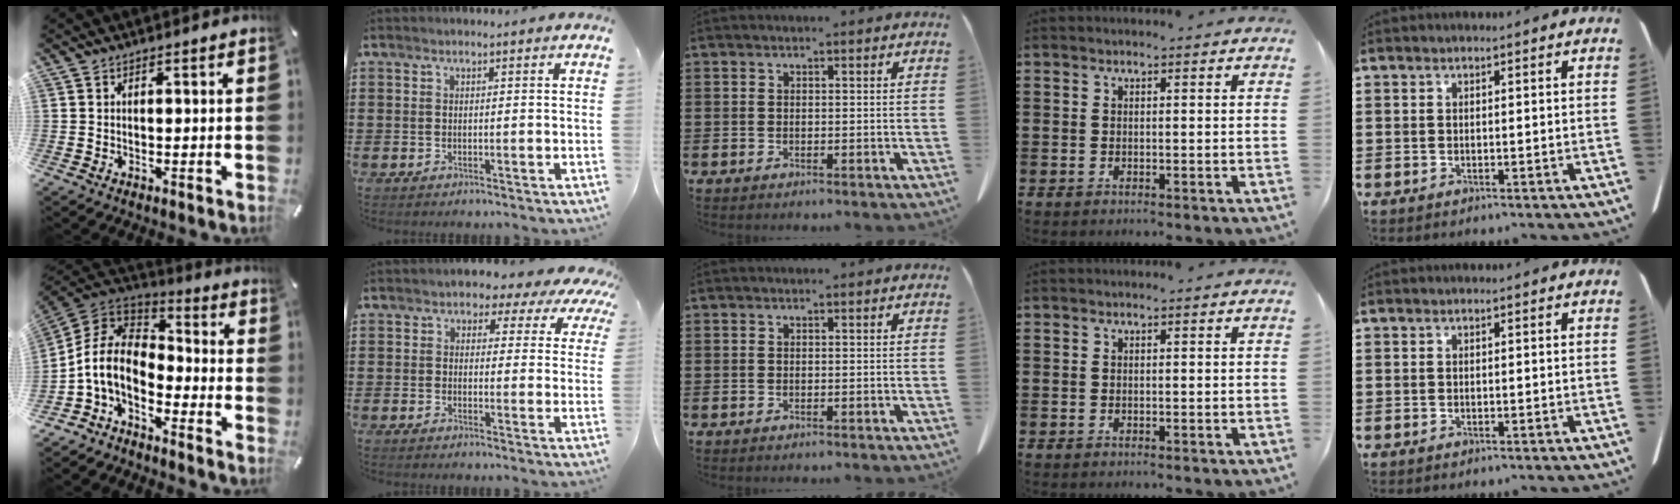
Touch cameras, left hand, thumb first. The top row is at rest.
{"thumb": {"total": 11.2, "force": [-5.2, 7.0, 7.0], "torque": [-0.165, 0.019, -0.105]}, "index": {"total": 3.4, "force": [2.6, 2.0, 1.0], "torque": [-0.024, -0.017, 0.037]}}